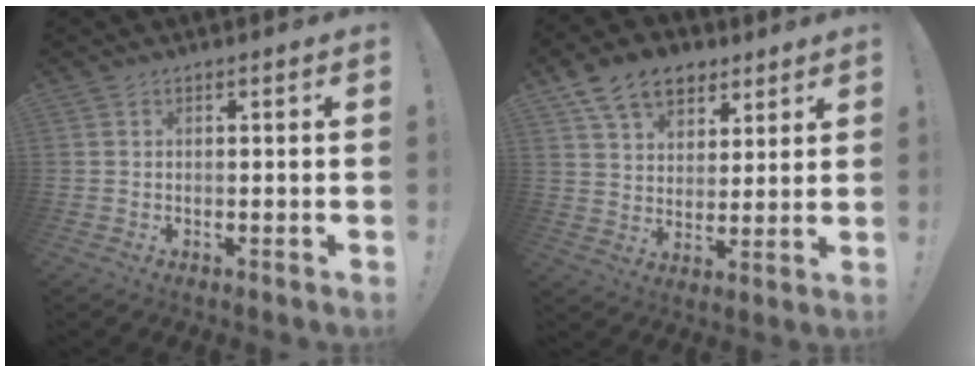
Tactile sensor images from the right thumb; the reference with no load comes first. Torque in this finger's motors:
{"motor_torque": [0.48, 0.58, 0.38, 0.29, 0.04]}